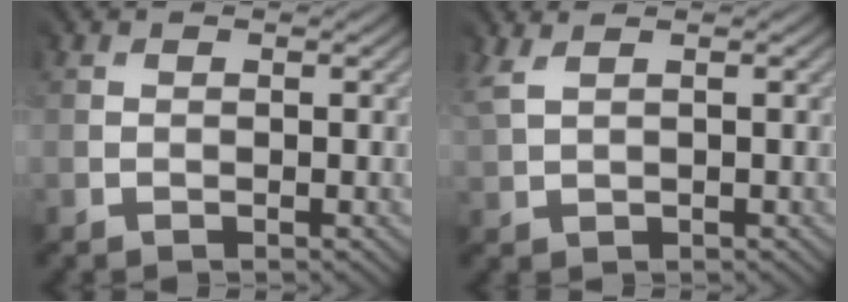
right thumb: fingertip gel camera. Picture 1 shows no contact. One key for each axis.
{"total": 2.8, "fx": 2.0, "fy": 1.2, "fz": 1.5, "tx": -0.049, "ty": 0.011, "tz": 0.047}